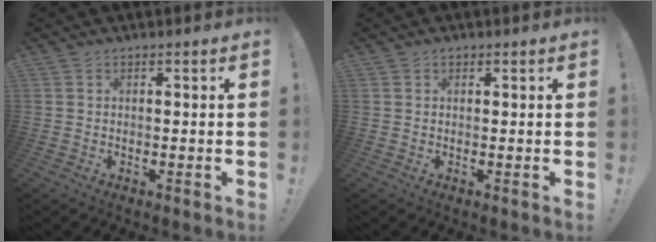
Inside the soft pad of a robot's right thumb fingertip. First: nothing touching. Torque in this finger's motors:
{"motor_torque": [-0.40, 0.45, -0.02, -0.25, -0.01]}